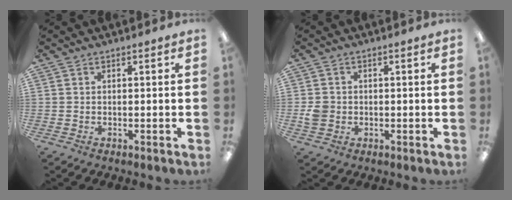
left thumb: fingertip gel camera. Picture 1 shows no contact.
{"total": 3.5, "force": [-0.6, 3.2, 1.4], "torque": [-0.016, 0.002, -0.010]}